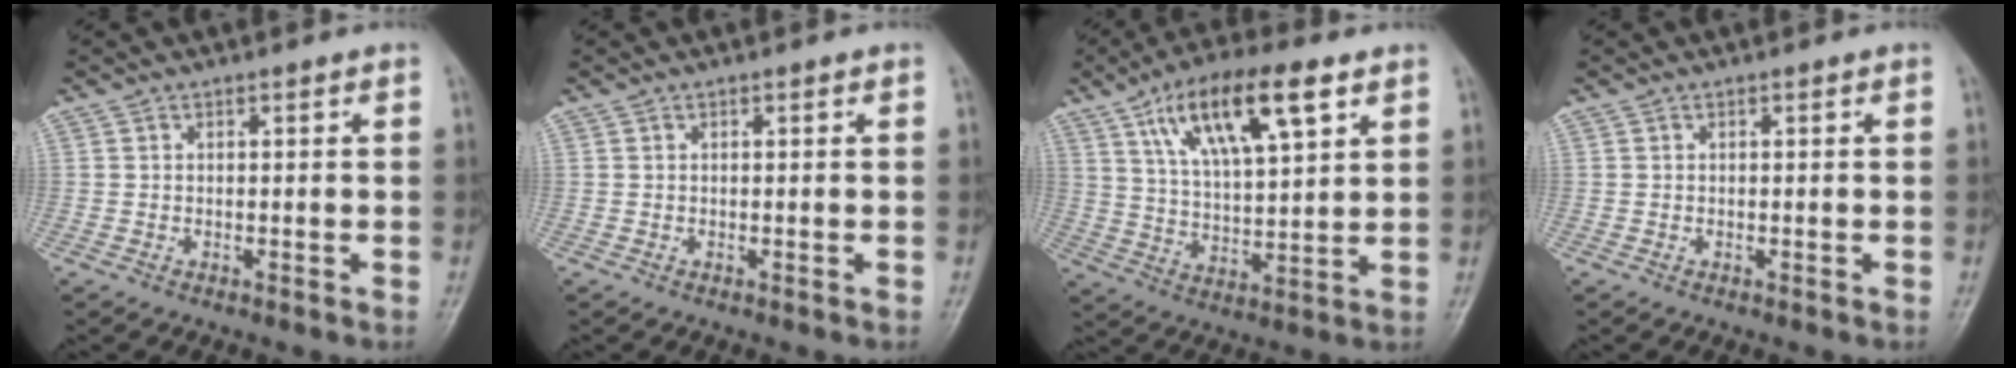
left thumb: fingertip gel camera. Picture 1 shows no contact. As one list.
[{"total": 0.0}, {"total": 16.7, "force": [8.3, 5.8, 13.3], "torque": [-0.212, -0.016, 0.149]}, {"total": 0.0}]